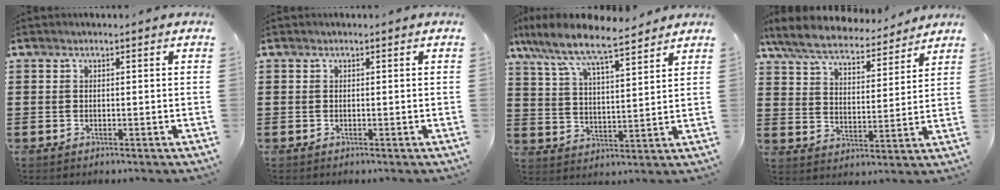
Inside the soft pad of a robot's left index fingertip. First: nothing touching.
{"total": 0.0}
{"total": 7.5, "force": [6.6, 0.8, 3.5], "torque": [-0.095, -0.036, 0.111]}
{"total": 7.2, "force": [6.6, 1.2, 2.6], "torque": [-0.081, -0.037, 0.116]}